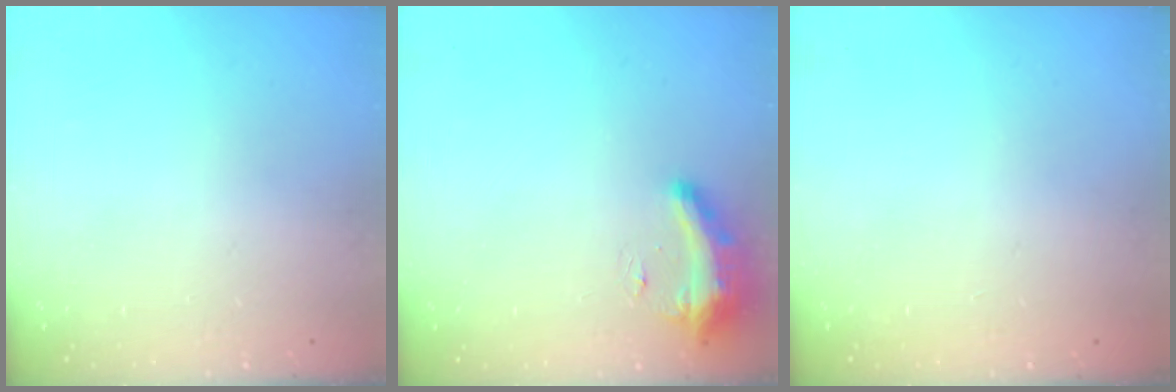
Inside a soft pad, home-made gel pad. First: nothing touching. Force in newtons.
{"total": 8.8, "press": 8.7, "slide": 0.8}
{"total": 0.0}